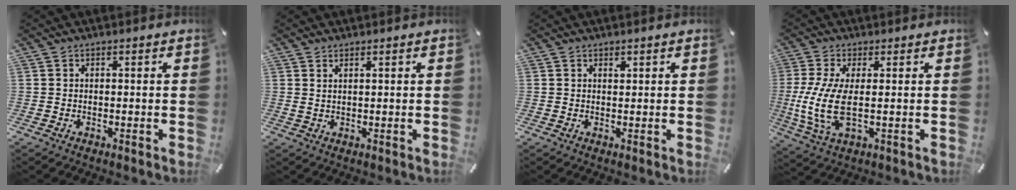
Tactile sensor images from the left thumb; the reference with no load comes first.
{"total": 1.4, "force": [1.0, 0.0, 0.9], "torque": [-0.019, -0.002, 0.019]}
{"total": 0.7, "force": [0.6, 0.4, 0.2], "torque": [-0.005, -0.002, 0.011]}
{"total": 10.6, "force": [0.0, 3.8, 9.9], "torque": [-0.223, -0.025, -0.001]}